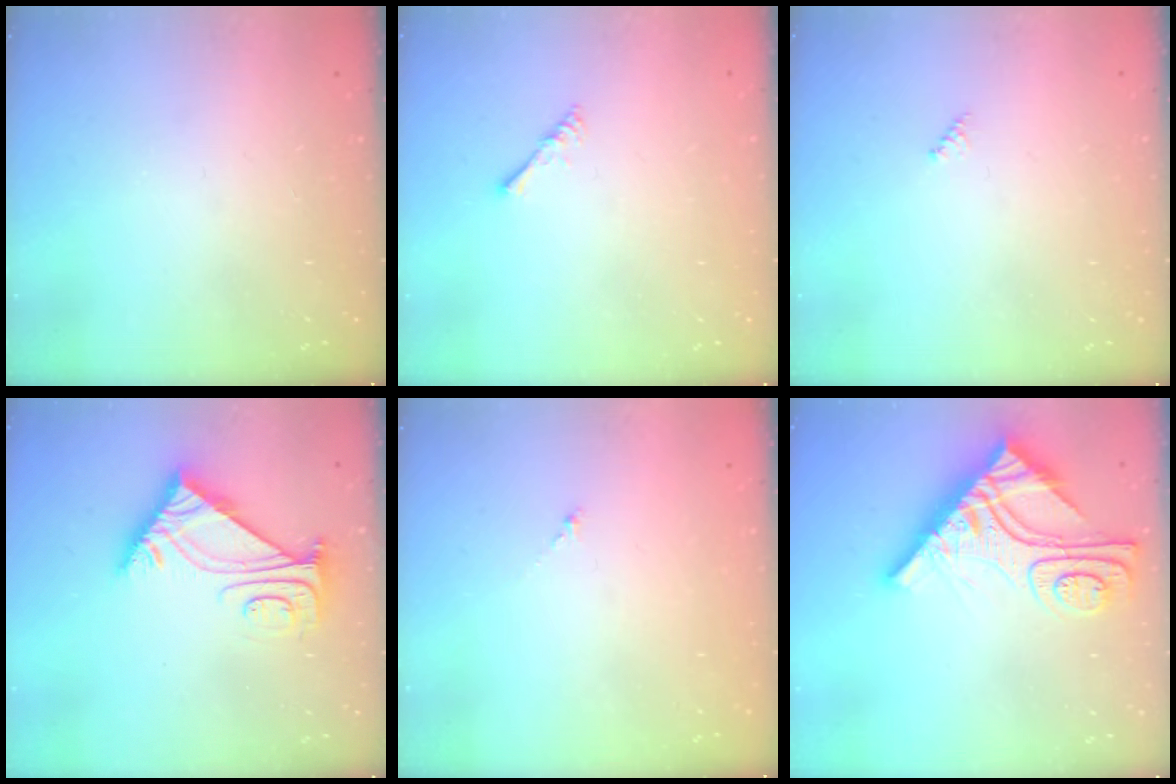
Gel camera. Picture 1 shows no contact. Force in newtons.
{"total": 1.7, "press": 1.6, "slide": 0.4}
{"total": 2.0, "press": 2.0, "slide": 0.2}
{"total": 8.0, "press": 8.0, "slide": 0.6}
{"total": 0.0}
{"total": 17.0, "press": 16.9, "slide": 1.4}